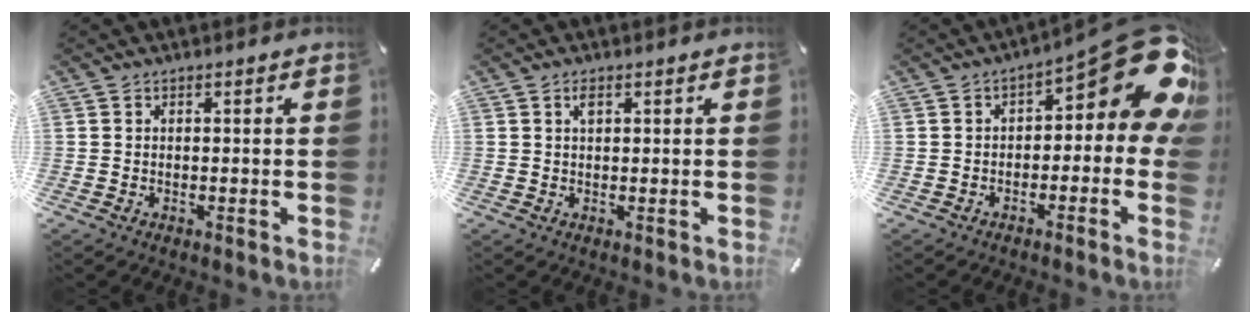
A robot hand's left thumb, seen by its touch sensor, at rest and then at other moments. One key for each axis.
{"total": 1.4, "fx": 0.6, "fy": 0.6, "fz": 1.2, "tx": -0.024, "ty": 0.004, "tz": 0.010}
{"total": 15.9, "fx": 6.0, "fy": 6.7, "fz": 13.1, "tx": -0.153, "ty": -0.053, "tz": 0.098}